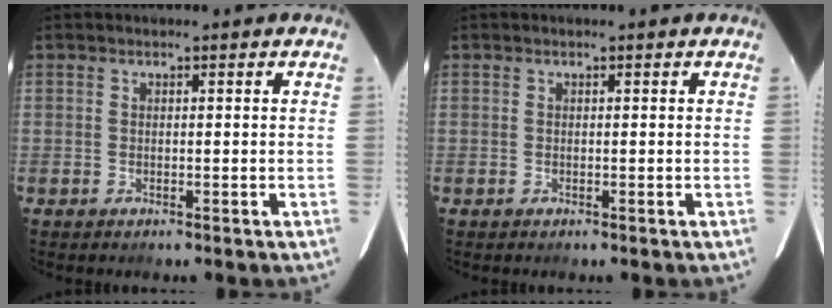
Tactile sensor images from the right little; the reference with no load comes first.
{"total": 0.0}